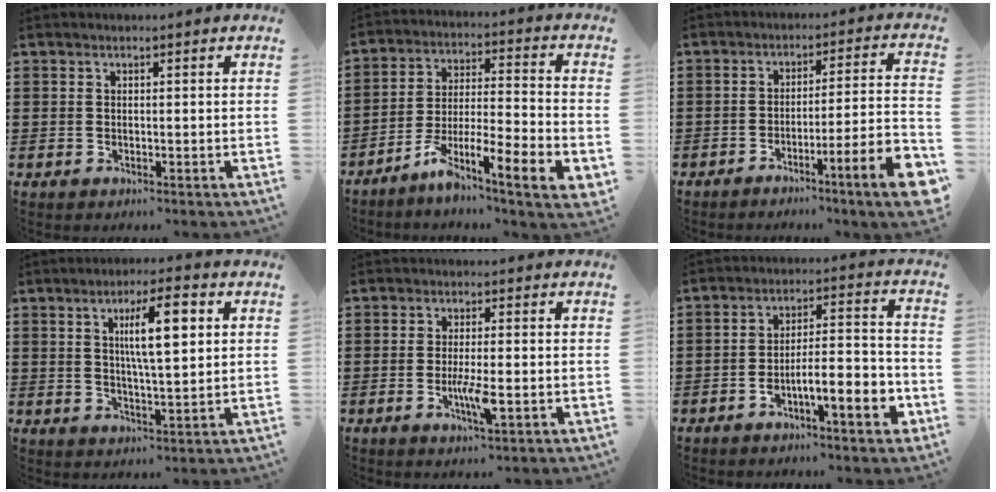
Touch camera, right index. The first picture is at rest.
{"total": 9.0, "force": [-6.0, 1.5, 6.6], "torque": [-0.120, -0.003, -0.115]}
{"total": 8.6, "force": [-5.7, 0.1, 6.4], "torque": [-0.097, -0.003, -0.107]}
{"total": 8.3, "force": [2.5, 1.9, 7.7], "torque": [-0.139, 0.002, 0.036]}
{"total": 4.4, "force": [-1.3, 0.6, 4.2], "torque": [-0.076, -0.007, -0.024]}
{"total": 7.7, "force": [-4.1, 1.7, 6.3], "torque": [-0.094, -0.001, -0.073]}